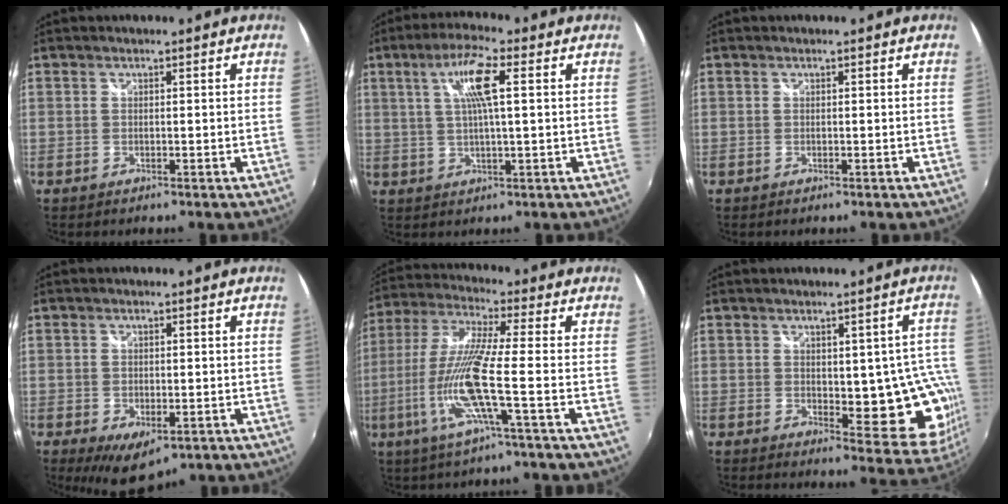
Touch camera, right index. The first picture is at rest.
{"total": 8.2, "force": [2.4, 1.2, 7.7], "torque": [-0.143, 0.010, 0.044]}
{"total": 0.0}
{"total": 7.1, "force": [-3.4, 3.8, 4.9], "torque": [-0.094, -0.030, -0.047]}
{"total": 12.7, "force": [-4.2, -0.9, 11.9], "torque": [-0.239, -0.011, -0.080]}
{"total": 12.1, "force": [-0.9, 6.3, 10.4], "torque": [-0.093, 0.010, 0.004]}